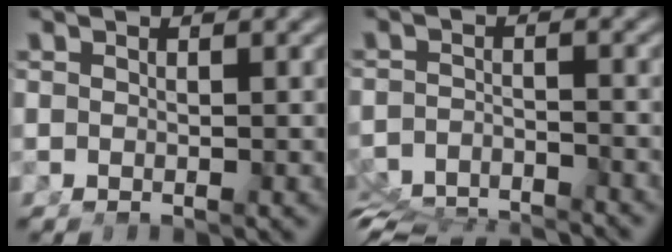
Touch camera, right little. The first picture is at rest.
{"total": 7.2, "force": [-6.6, 2.4, 1.6], "torque": [-0.030, -0.042, -0.093]}